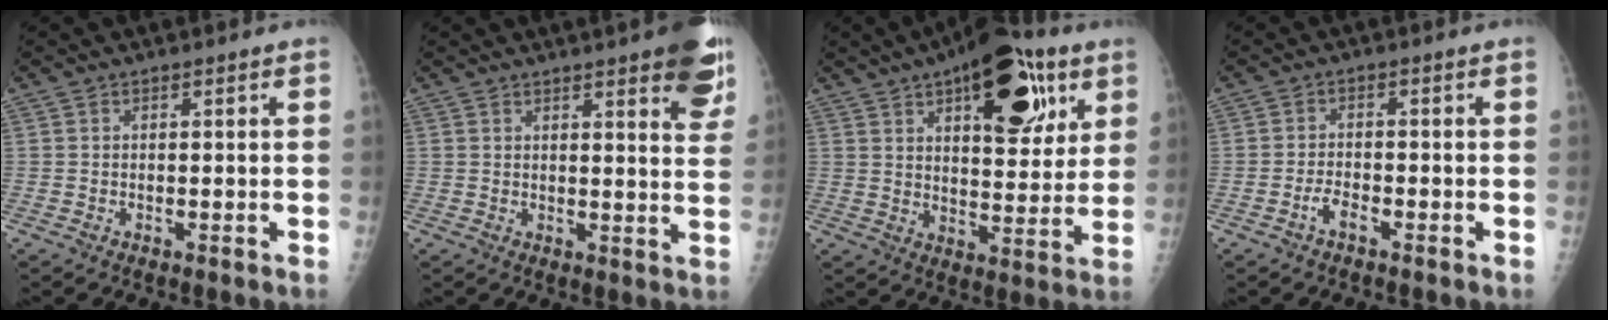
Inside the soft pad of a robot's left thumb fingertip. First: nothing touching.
{"total": 12.3, "force": [7.5, 3.0, 9.2], "torque": [-0.087, -0.031, 0.083]}
{"total": 20.7, "force": [10.1, 9.3, 15.6], "torque": [-0.182, -0.028, 0.149]}
{"total": 2.5, "force": [-1.6, 1.0, 1.6], "torque": [-0.032, 0.011, -0.032]}